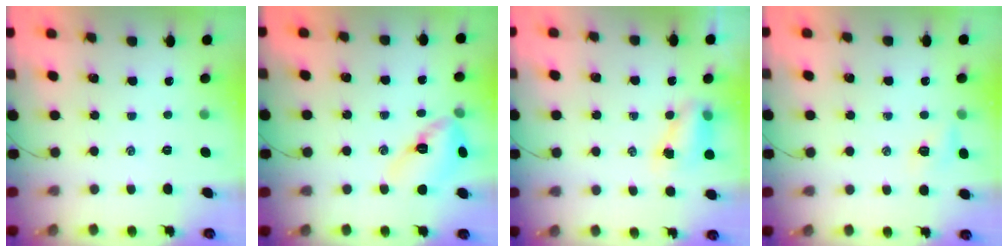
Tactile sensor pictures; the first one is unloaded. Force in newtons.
{"total": 12.3, "press": 12.2, "slide": 1.6}
{"total": 6.7, "press": 6.6, "slide": 1.1}
{"total": 6.1, "press": 5.9, "slide": 1.6}